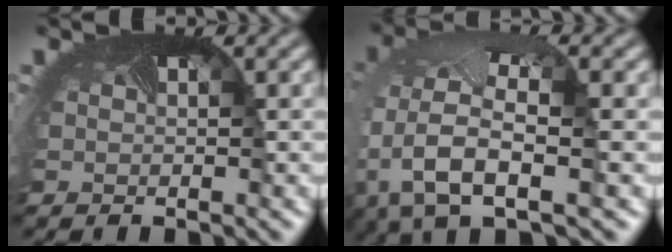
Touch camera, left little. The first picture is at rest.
{"total": 7.6, "force": [-2.0, 3.8, 6.3], "torque": [-0.153, -0.018, -0.040]}